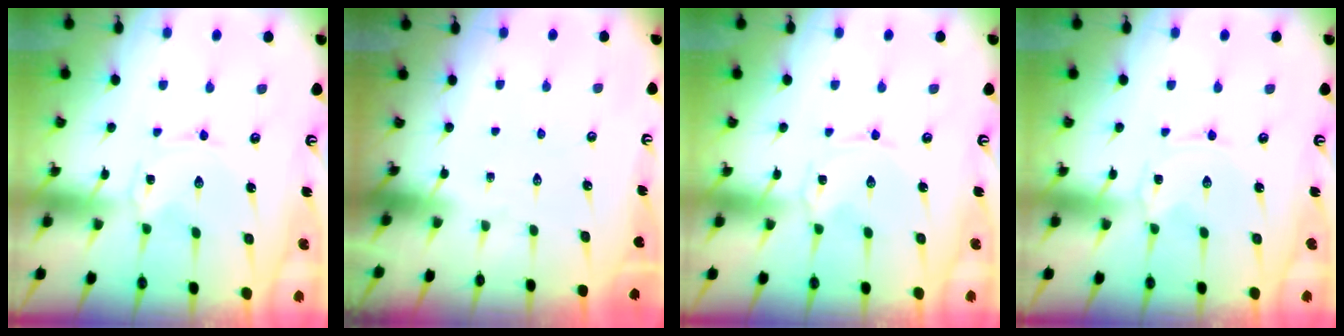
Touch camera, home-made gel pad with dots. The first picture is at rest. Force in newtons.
{"total": 0.0}
{"total": 0.0}
{"total": 0.0}